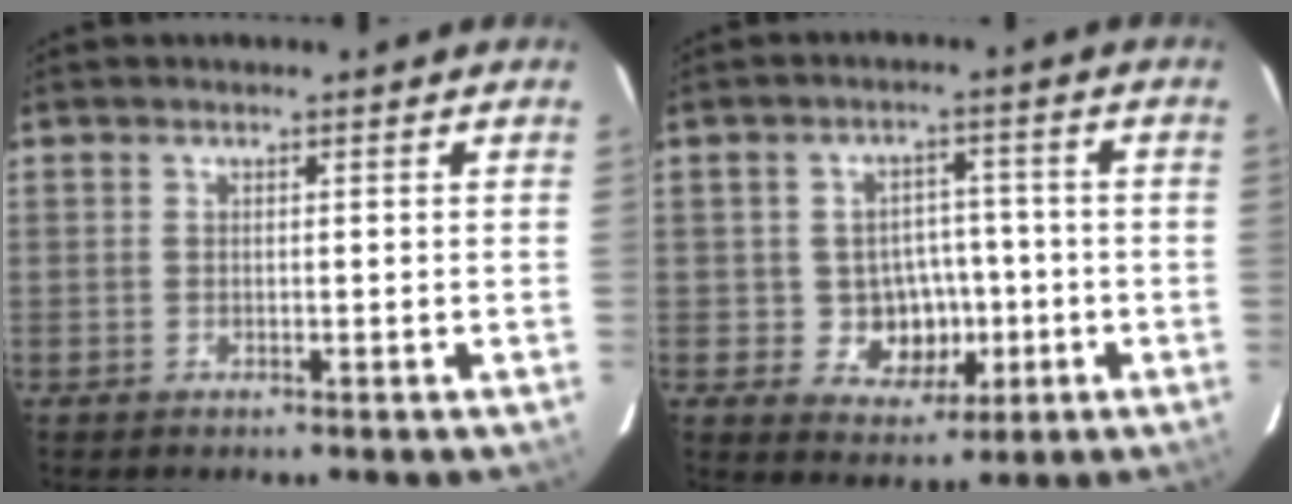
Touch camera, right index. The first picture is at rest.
{"total": 7.8, "force": [-1.7, 6.9, 3.2], "torque": [-0.070, 0.015, -0.008]}